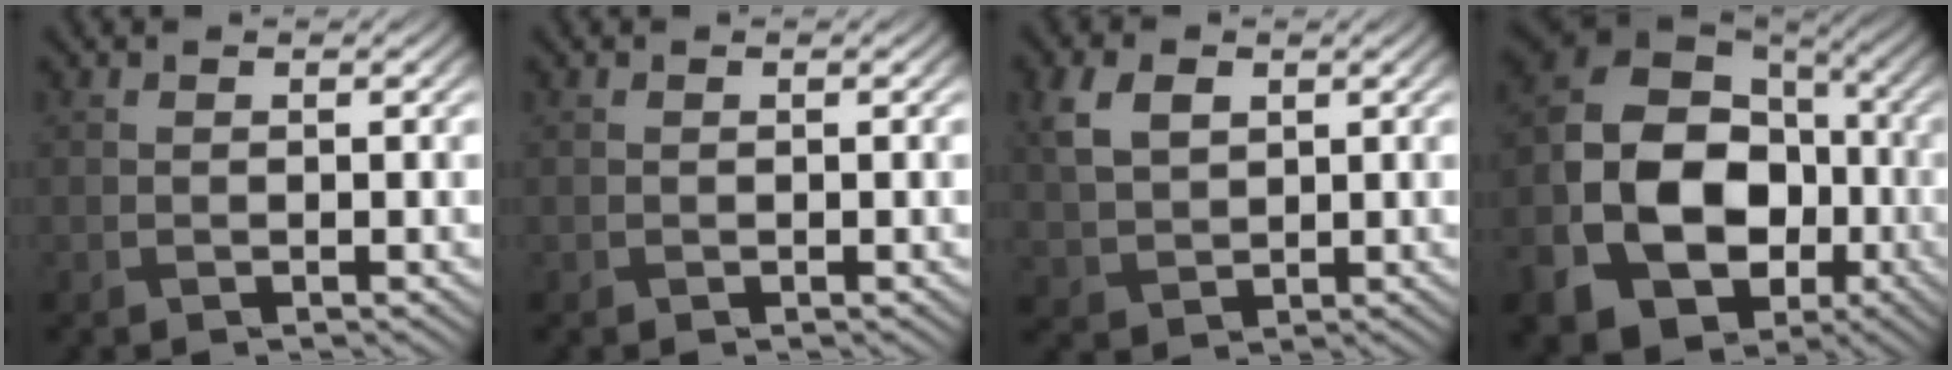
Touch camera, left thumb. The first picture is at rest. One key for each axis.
{"total": 0.0}
{"total": 5.5, "fx": 1.7, "fy": 4.0, "fz": 3.4, "tx": -0.092, "ty": 0.004, "tz": 0.036}
{"total": 20.4, "fx": -6.3, "fy": 16.1, "fz": 10.8, "tx": -0.241, "ty": -0.034, "tz": -0.121}